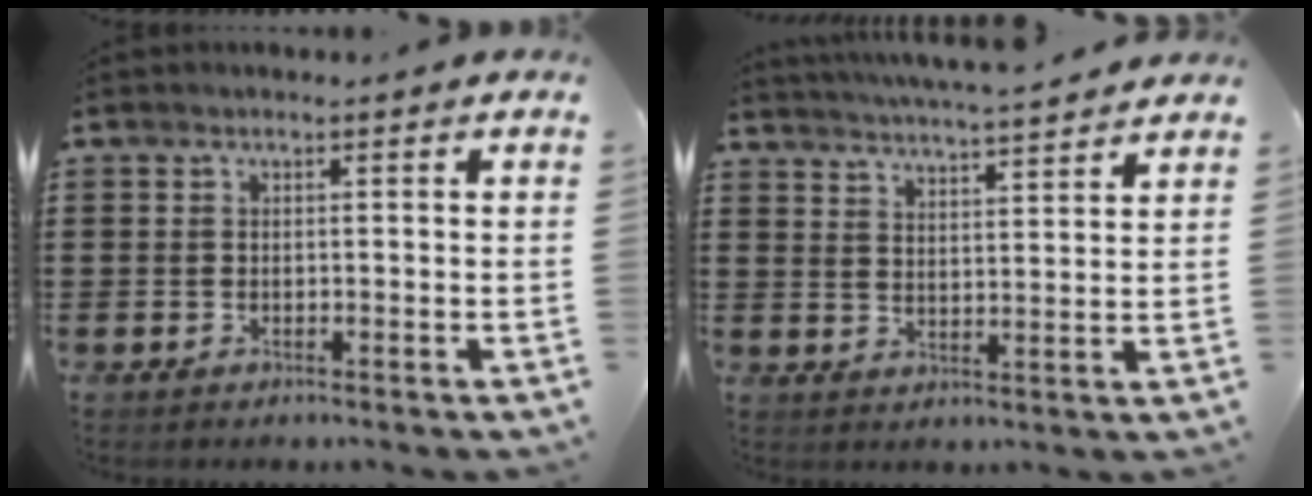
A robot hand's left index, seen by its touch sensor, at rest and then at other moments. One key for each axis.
{"total": 4.1, "fx": 4.0, "fy": -0.4, "fz": 0.6, "tx": -0.029, "ty": -0.028, "tz": 0.068}